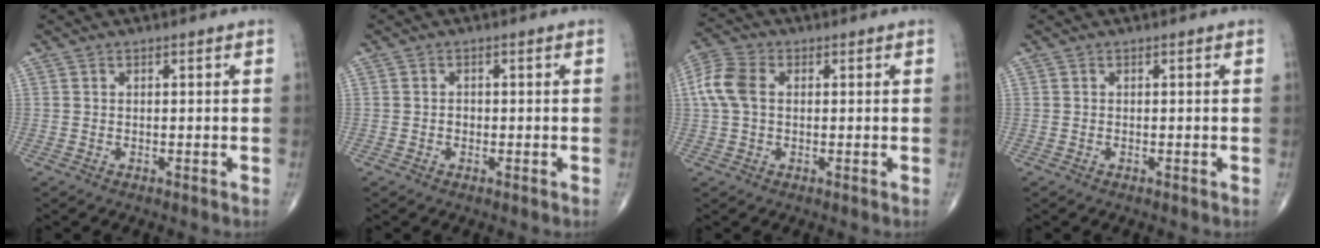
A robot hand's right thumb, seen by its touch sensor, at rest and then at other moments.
{"total": 0.9, "force": [-0.3, 0.8, 0.4], "torque": [-0.003, 0.003, -0.007]}
{"total": 7.3, "force": [0.8, 4.9, 5.3], "torque": [-0.130, 0.021, 0.012]}
{"total": 0.0}